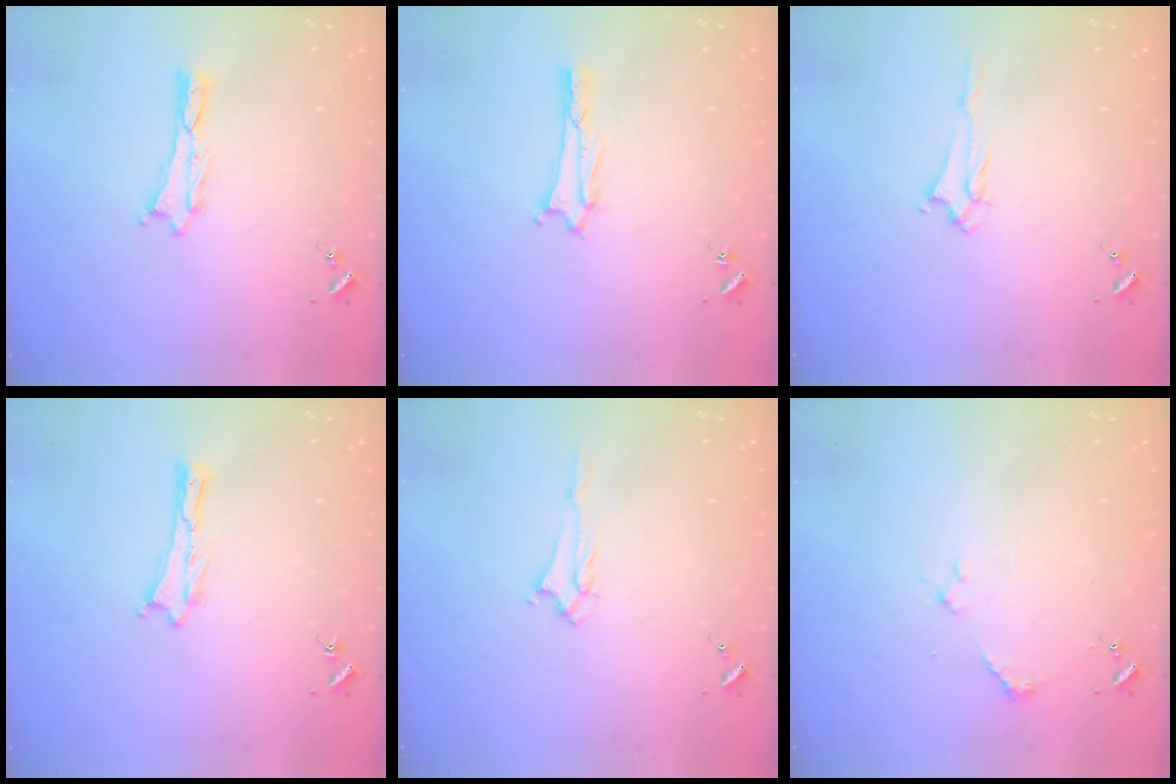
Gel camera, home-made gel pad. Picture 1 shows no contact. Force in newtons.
{"total": 1.6, "press": 1.6, "slide": 0.2}
{"total": 1.4, "press": 1.4, "slide": 0.3}
{"total": 0.0}
{"total": 1.4, "press": 1.4, "slide": 0.3}
{"total": 2.3, "press": 2.3, "slide": 0.1}